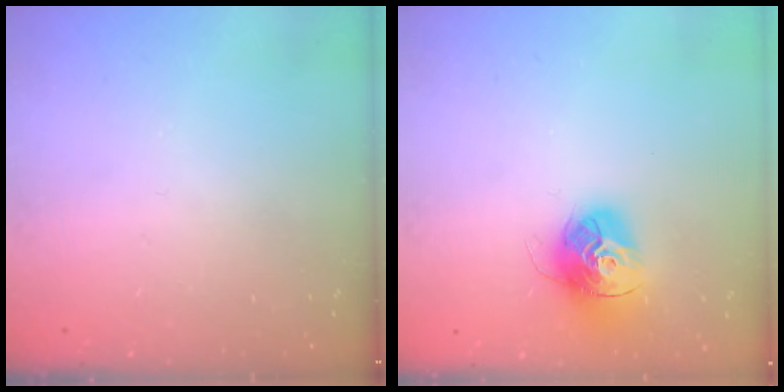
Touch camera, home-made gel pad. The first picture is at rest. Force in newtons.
{"total": 14.5, "press": 14.4, "slide": 1.4}